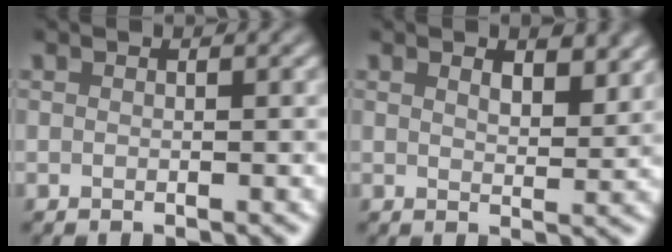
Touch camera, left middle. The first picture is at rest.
{"total": 3.0, "force": [2.0, 1.2, 1.9], "torque": [-0.033, -0.005, 0.034]}